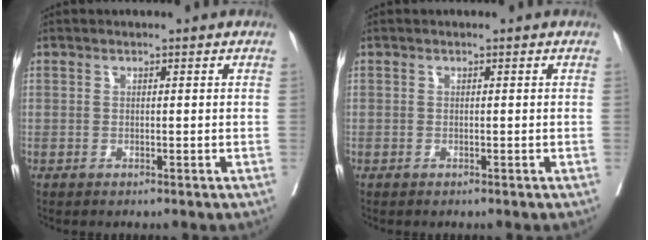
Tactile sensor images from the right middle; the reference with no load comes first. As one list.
[{"total": 0.0}]